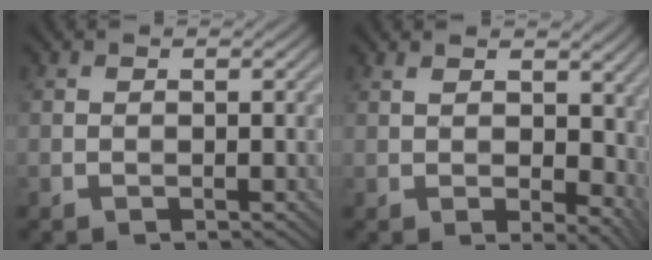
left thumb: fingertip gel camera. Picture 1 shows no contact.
{"total": 9.6, "force": [1.7, 6.3, 7.1], "torque": [-0.094, -0.018, 0.045]}